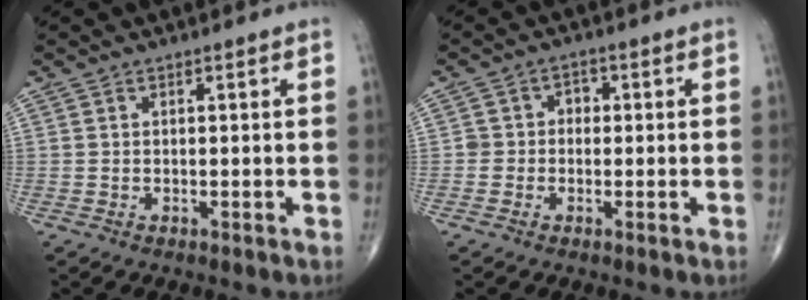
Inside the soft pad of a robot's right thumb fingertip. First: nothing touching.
{"total": 2.8, "force": [-0.4, 2.6, 1.0], "torque": [0.010, 0.014, -0.014]}